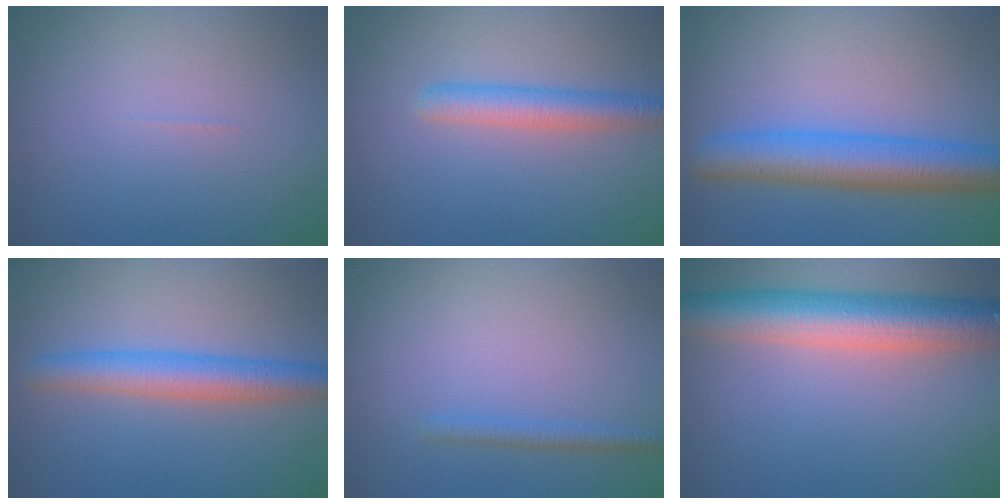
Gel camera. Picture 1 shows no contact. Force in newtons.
{"total": 3.0, "press": 3.0, "slide": 0.1}
{"total": 6.3, "press": 6.3, "slide": 0.2}
{"total": 4.1, "press": 4.1, "slide": 0.2}
{"total": 1.3, "press": 1.3, "slide": 0.1}
{"total": 7.4, "press": 7.4, "slide": 0.4}